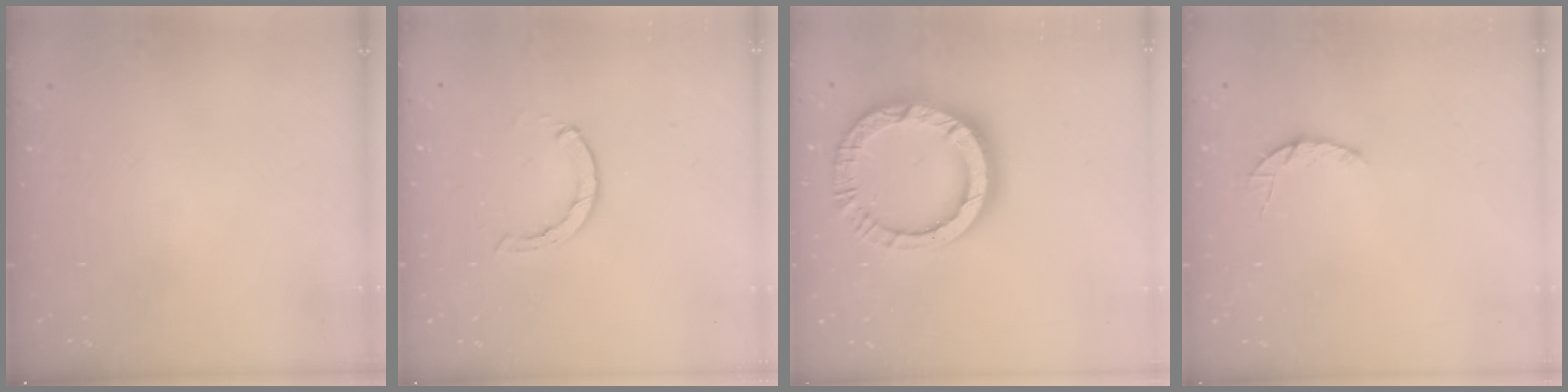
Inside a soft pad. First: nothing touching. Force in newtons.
{"total": 2.1, "press": 2.1, "slide": 0.3}
{"total": 16.2, "press": 16.1, "slide": 1.6}
{"total": 3.1, "press": 3.1, "slide": 0.3}